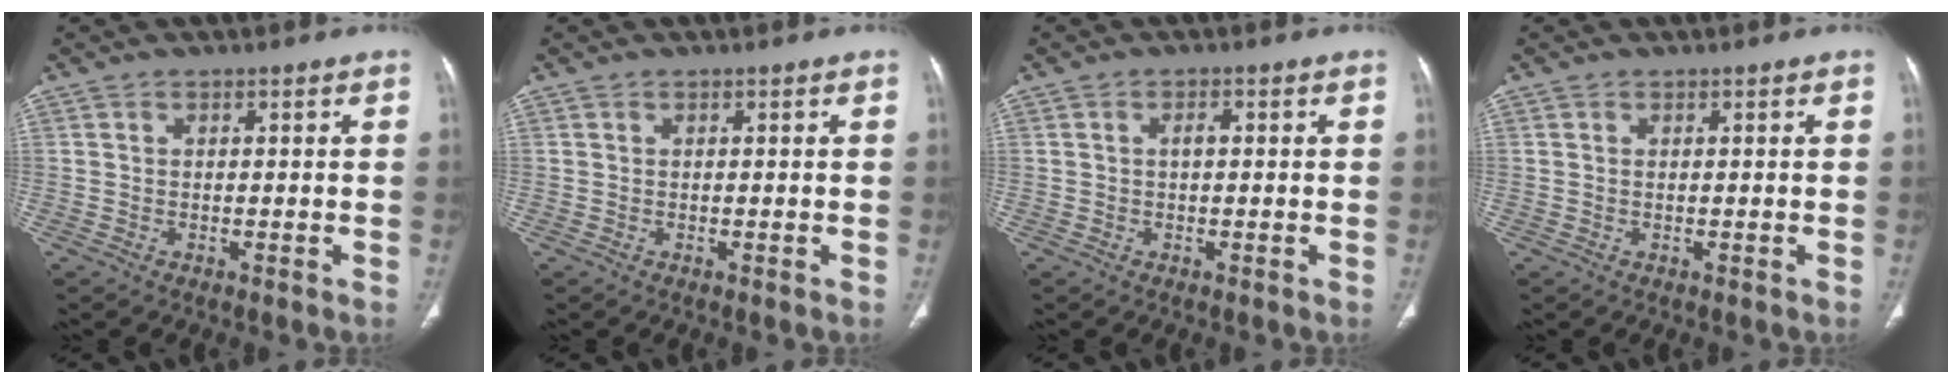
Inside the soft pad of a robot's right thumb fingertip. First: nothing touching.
{"total": 0.0}
{"total": 1.3, "force": [0.1, 0.7, 1.2], "torque": [-0.018, 0.003, -0.001]}
{"total": 0.0}